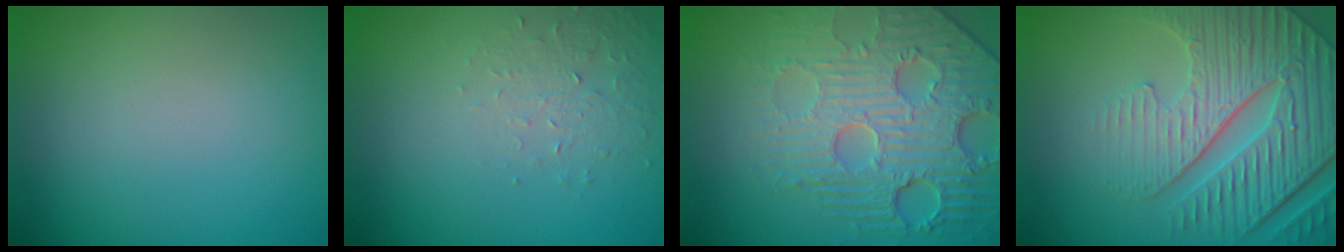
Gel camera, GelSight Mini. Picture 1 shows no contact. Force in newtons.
{"total": 1.4, "press": 0.7, "slide": 1.2}
{"total": 7.0, "press": 5.7, "slide": 4.1}
{"total": 8.0, "press": 6.2, "slide": 5.1}